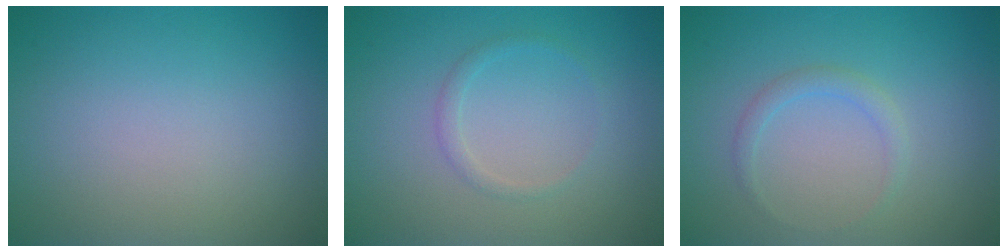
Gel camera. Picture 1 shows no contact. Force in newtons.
{"total": 1.0, "press": 1.0, "slide": 0.0}
{"total": 1.3, "press": 1.3, "slide": 0.1}